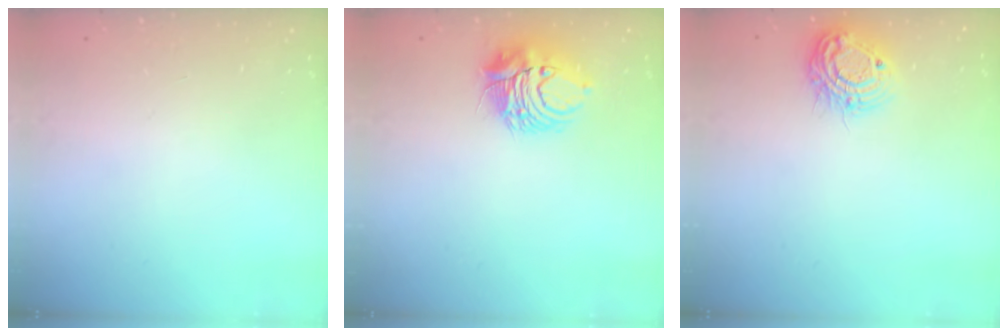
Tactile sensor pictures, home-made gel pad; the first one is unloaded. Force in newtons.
{"total": 9.4, "press": 9.4, "slide": 0.5}
{"total": 12.2, "press": 12.2, "slide": 0.9}